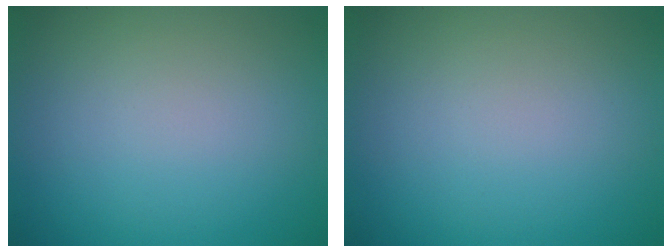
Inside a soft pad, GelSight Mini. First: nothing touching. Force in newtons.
{"total": 0.0}